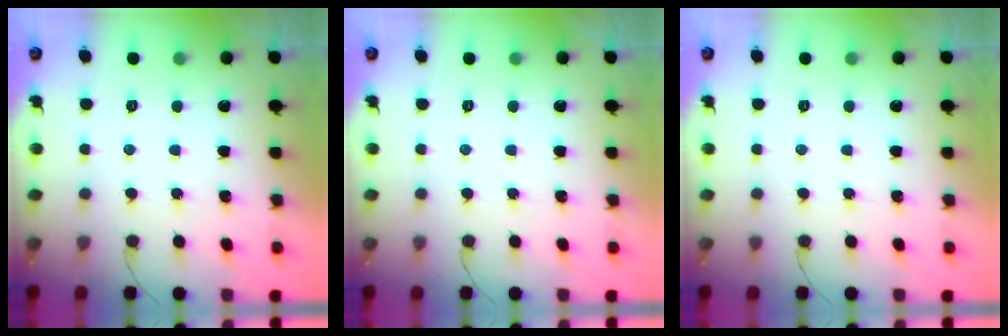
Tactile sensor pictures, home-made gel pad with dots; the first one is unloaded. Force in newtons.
{"total": 0.0}
{"total": 0.0}